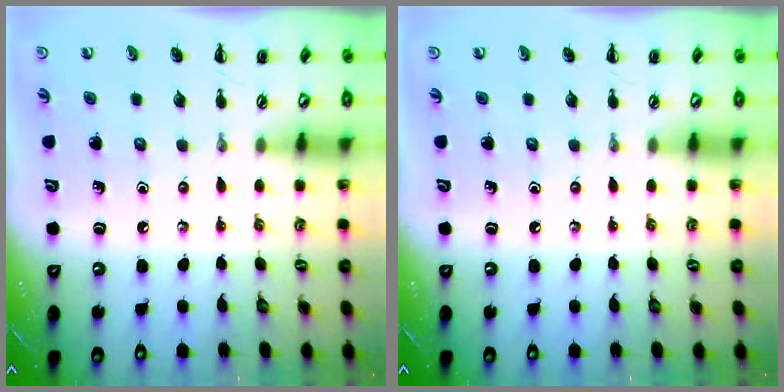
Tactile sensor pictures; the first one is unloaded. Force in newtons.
{"total": 0.0}